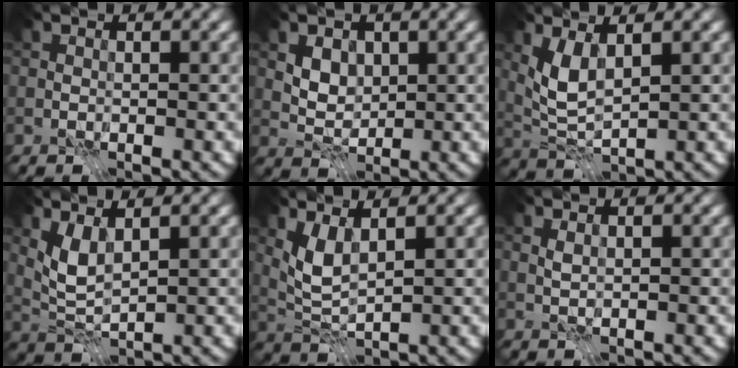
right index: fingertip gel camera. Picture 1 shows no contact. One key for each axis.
{"total": 2.9, "fx": 0.9, "fy": 2.2, "fz": 1.6, "tx": -0.028, "ty": -0.007, "tz": 0.017}
{"total": 3.5, "fx": 1.4, "fy": 1.4, "fz": 2.9, "tx": -0.071, "ty": -0.007, "tz": 0.034}
{"total": 3.1, "fx": 1.5, "fy": 1.2, "fz": 2.4, "tx": -0.060, "ty": -0.008, "tz": 0.037}
{"total": 3.2, "fx": 1.5, "fy": 1.2, "fz": 2.5, "tx": -0.065, "ty": -0.008, "tz": 0.037}
{"total": 0.7, "fx": 0.3, "fy": 0.2, "fz": 0.6, "tx": -0.018, "ty": 0.001, "tz": 0.008}